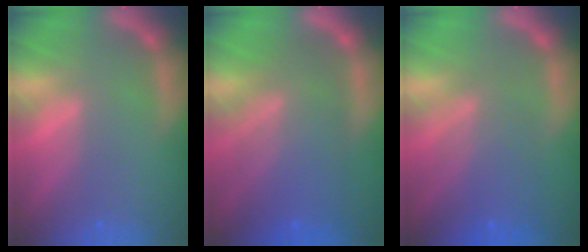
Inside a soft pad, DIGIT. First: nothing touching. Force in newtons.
{"total": 9.1}
{"total": 6.0}